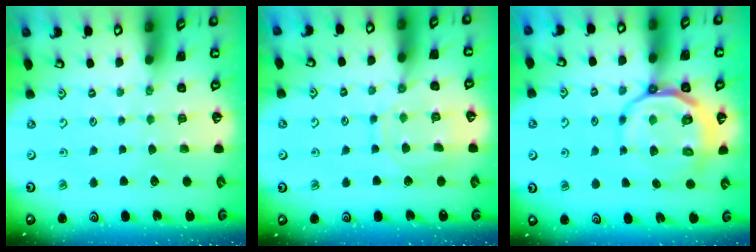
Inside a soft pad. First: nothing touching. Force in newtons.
{"total": 11.1, "press": 11.0, "slide": 0.7}
{"total": 11.0, "press": 10.6, "slide": 2.7}